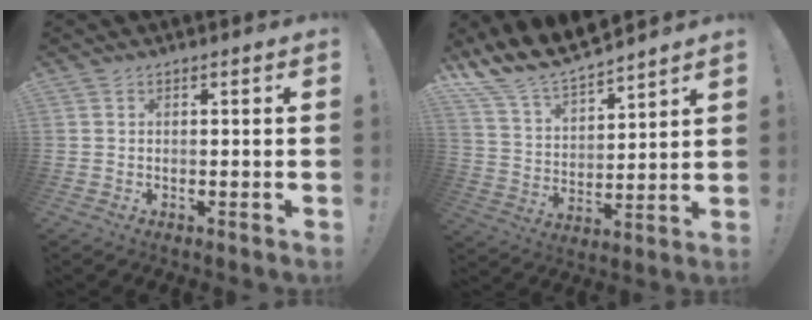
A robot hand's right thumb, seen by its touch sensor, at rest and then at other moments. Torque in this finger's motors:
{"motor_torque": [0.23, 0.82, 0.29, 0.23, 0.02]}